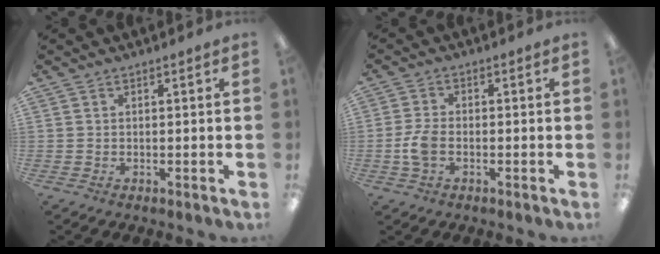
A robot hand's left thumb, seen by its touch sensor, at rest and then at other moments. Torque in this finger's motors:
{"motor_torque": [-0.20, 0.22, 0.06, -0.02, 0.03]}